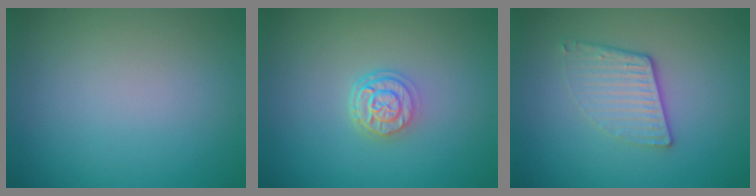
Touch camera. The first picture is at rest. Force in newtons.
{"total": 2.8, "press": 2.1, "slide": 1.8}
{"total": 3.3, "press": 2.6, "slide": 2.1}